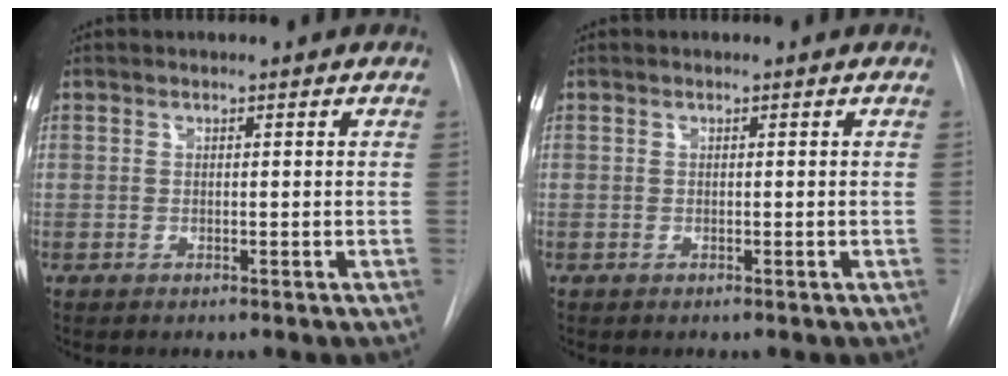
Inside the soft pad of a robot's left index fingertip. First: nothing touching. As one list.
[{"total": 0.0}]